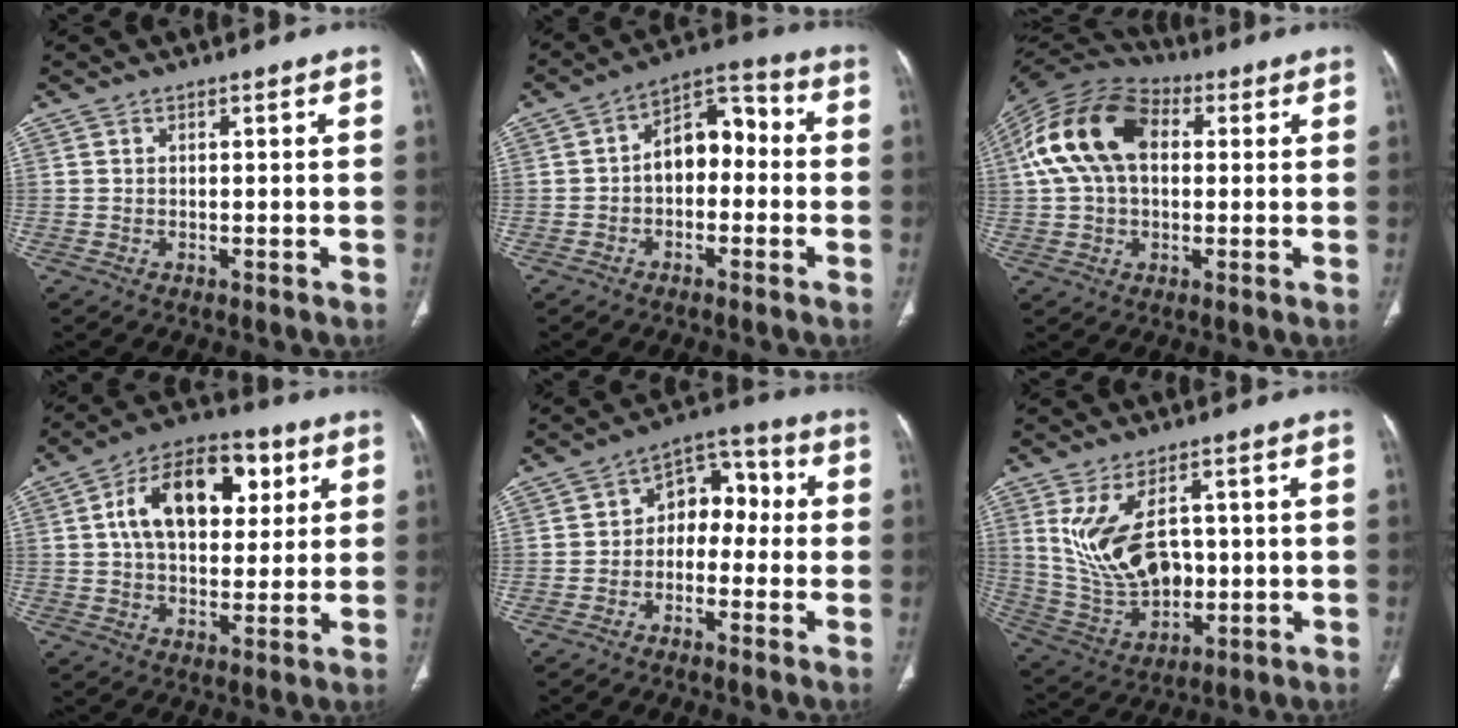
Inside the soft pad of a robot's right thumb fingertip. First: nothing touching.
{"total": 9.6, "force": [-0.7, 6.3, 7.2], "torque": [-0.077, 0.042, -0.027]}
{"total": 17.3, "force": [3.2, 11.3, 12.7], "torque": [-0.241, 0.033, 0.049]}
{"total": 17.5, "force": [4.9, 10.6, 13.1], "torque": [-0.179, 0.010, 0.073]}
{"total": 9.1, "force": [-0.9, 6.5, 6.3], "torque": [-0.051, 0.046, -0.032]}
{"total": 13.7, "force": [2.2, 8.3, 10.7], "torque": [-0.184, -0.008, 0.063]}